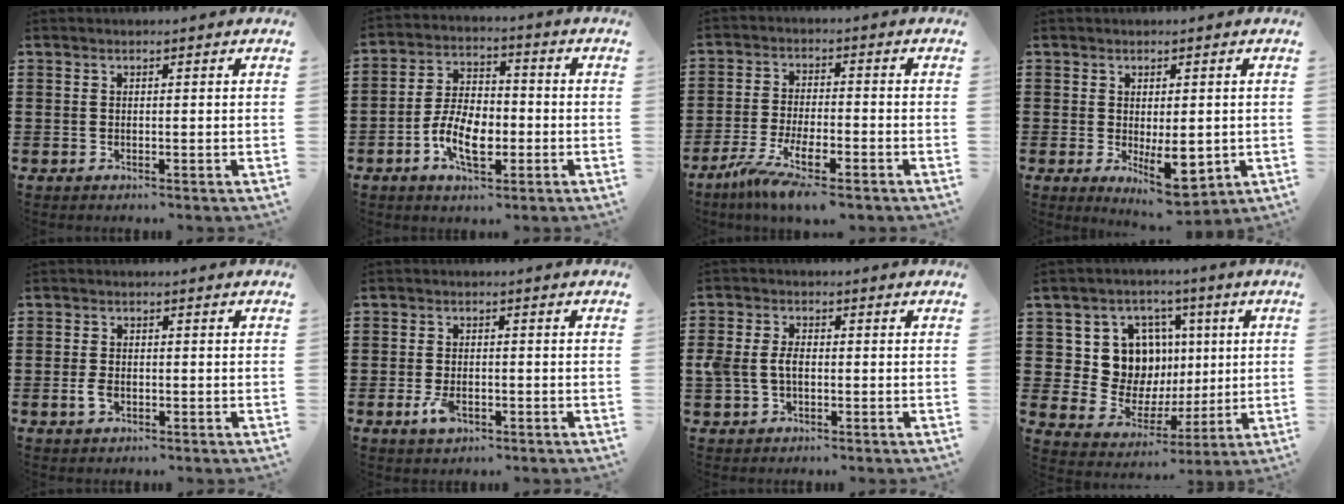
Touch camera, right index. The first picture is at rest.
{"total": 8.3, "force": [-2.8, 4.6, 6.4], "torque": [-0.137, -0.001, -0.059]}
{"total": 6.7, "force": [-5.1, 1.0, 4.2], "torque": [-0.102, -0.015, -0.100]}
{"total": 6.6, "force": [-1.0, 3.0, 5.8], "torque": [-0.082, -0.002, -0.013]}
{"total": 2.1, "force": [-0.6, 1.3, 1.6], "torque": [-0.046, -0.003, -0.016]}
{"total": 3.3, "force": [-1.3, 1.7, 2.5], "torque": [-0.066, -0.009, -0.028]}
{"total": 4.0, "force": [-0.4, 2.7, 2.9], "torque": [-0.079, 0.000, -0.015]}
{"total": 11.3, "force": [2.7, 10.2, 4.0], "torque": [-0.097, -0.006, 0.060]}